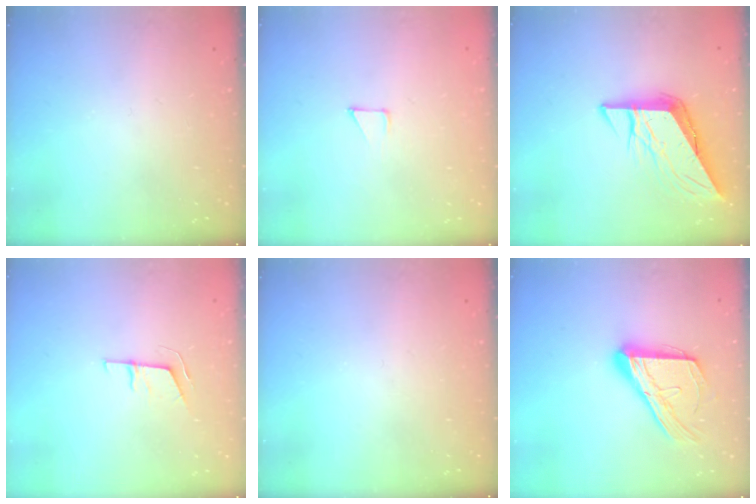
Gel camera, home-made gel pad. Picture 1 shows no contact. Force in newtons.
{"total": 2.8, "press": 2.8, "slide": 0.2}
{"total": 8.9, "press": 8.9, "slide": 0.9}
{"total": 6.1, "press": 6.1, "slide": 1.0}
{"total": 0.0}
{"total": 15.8, "press": 15.7, "slide": 1.0}